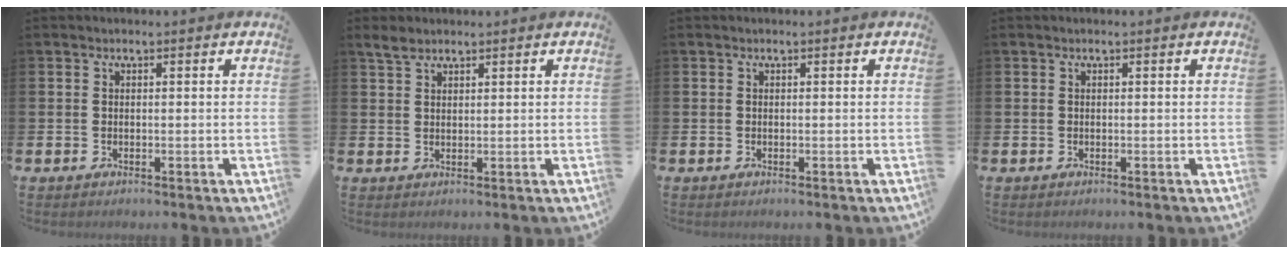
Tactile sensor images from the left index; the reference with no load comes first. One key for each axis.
{"total": 2.5, "fx": 2.0, "fy": 1.1, "fz": 1.0, "tx": -0.016, "ty": 0.001, "tz": 0.036}
{"total": 0.0}
{"total": 0.0}